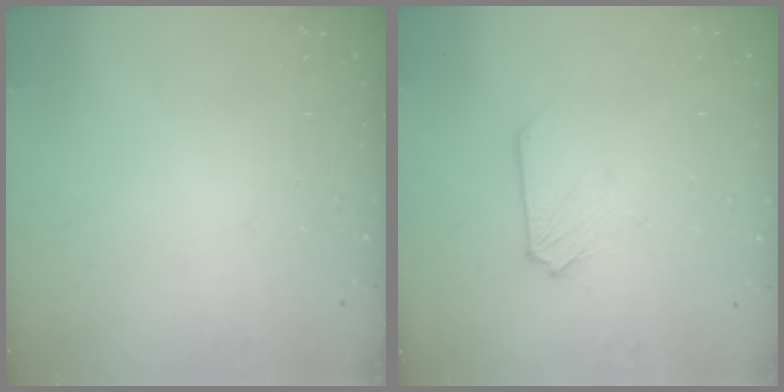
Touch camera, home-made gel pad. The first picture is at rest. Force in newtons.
{"total": 0.5, "press": 0.5, "slide": 0.0}